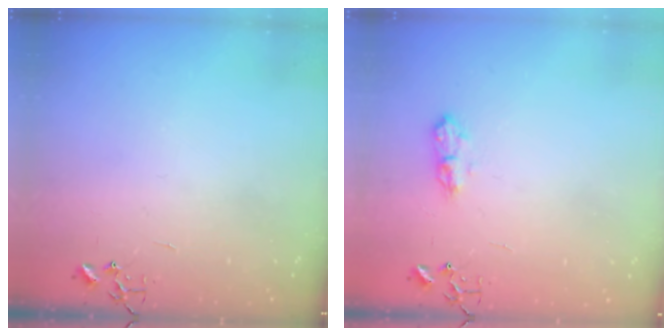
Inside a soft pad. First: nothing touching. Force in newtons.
{"total": 9.0, "press": 9.0, "slide": 1.0}